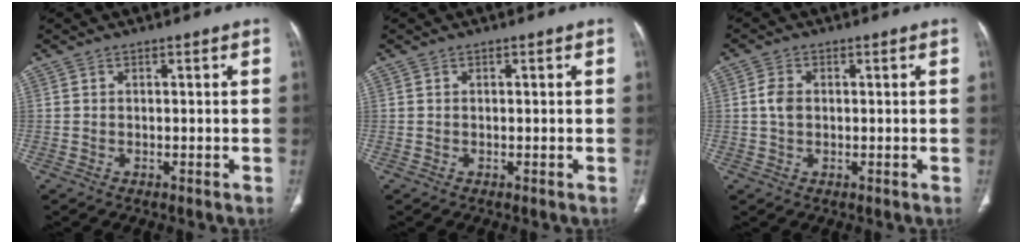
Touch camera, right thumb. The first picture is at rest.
{"total": 0.0}
{"total": 3.1, "force": [0.1, 2.2, 2.2], "torque": [-0.046, 0.005, -0.001]}